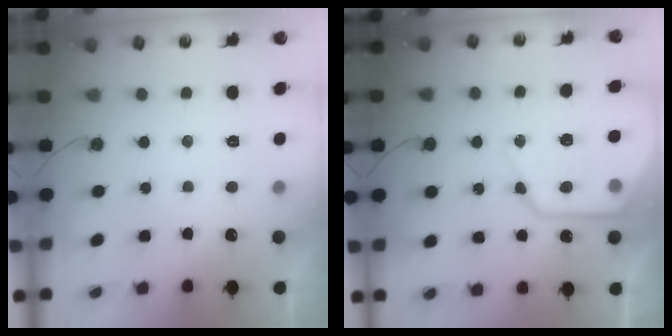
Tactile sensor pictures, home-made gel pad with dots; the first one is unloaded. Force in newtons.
{"total": 15.9, "press": 15.8, "slide": 1.6}